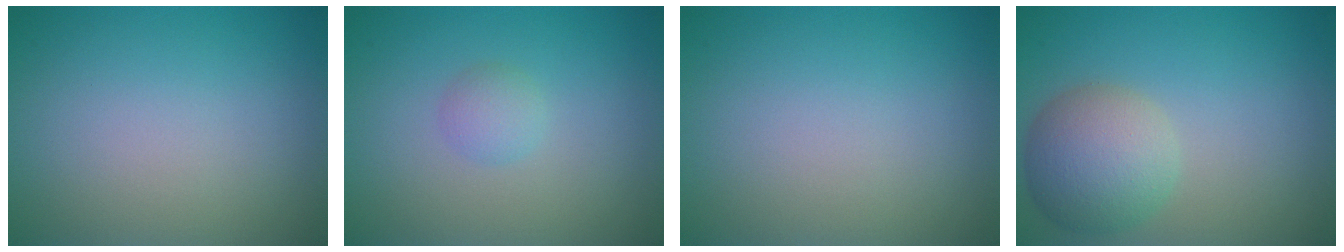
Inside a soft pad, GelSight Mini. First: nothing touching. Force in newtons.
{"total": 1.4, "press": 1.4, "slide": 0.0}
{"total": 0.0}
{"total": 5.2, "press": 5.2, "slide": 0.1}